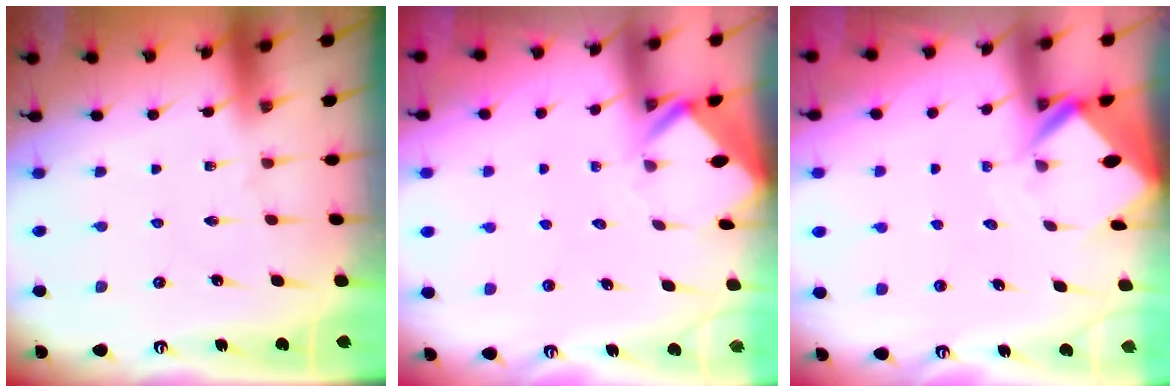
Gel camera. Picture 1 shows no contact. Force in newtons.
{"total": 2.8, "press": 2.8, "slide": 0.2}
{"total": 5.0, "press": 5.0, "slide": 0.3}